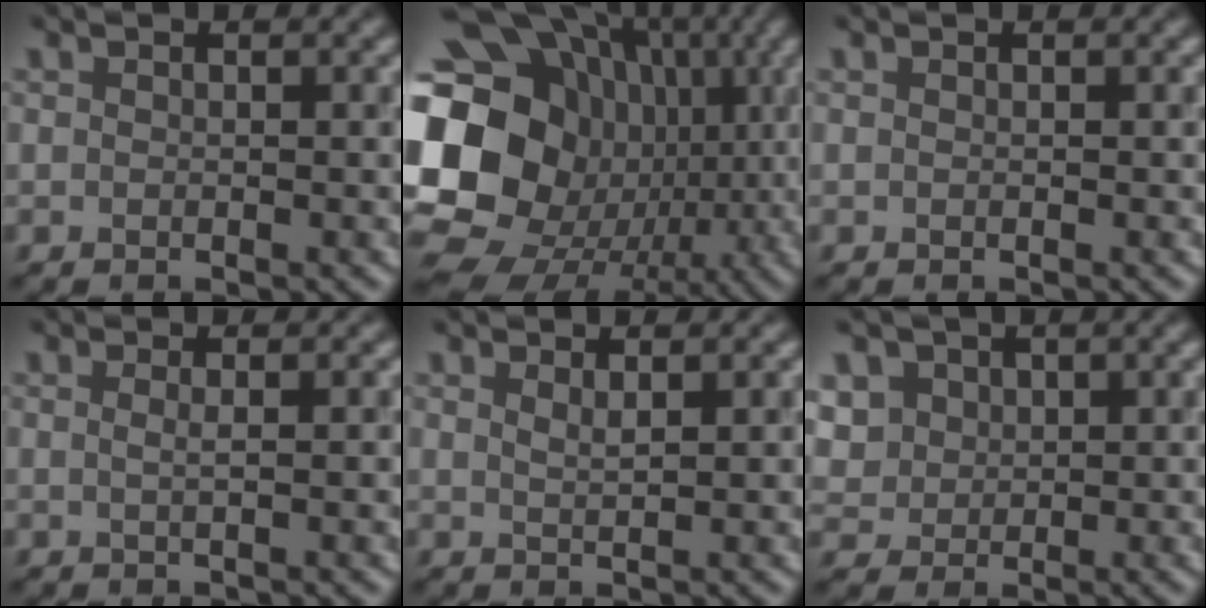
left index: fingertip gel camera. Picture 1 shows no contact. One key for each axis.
{"total": 20.0, "fx": 0.0, "fy": 17.8, "fz": 9.1, "tx": -0.201, "ty": 0.025, "tz": -0.013}
{"total": 0.0}
{"total": 1.4, "fx": 0.4, "fy": 0.5, "fz": 1.3, "tx": -0.018, "ty": 0.012, "tz": -0.009}
{"total": 1.0, "fx": 0.9, "fy": -0.1, "fz": 0.4, "tx": 0.001, "ty": 0.003, "tz": 0.012}
{"total": 3.0, "fx": 1.4, "fy": 2.5, "fz": 0.8, "tx": -0.066, "ty": 0.016, "tz": 0.060}